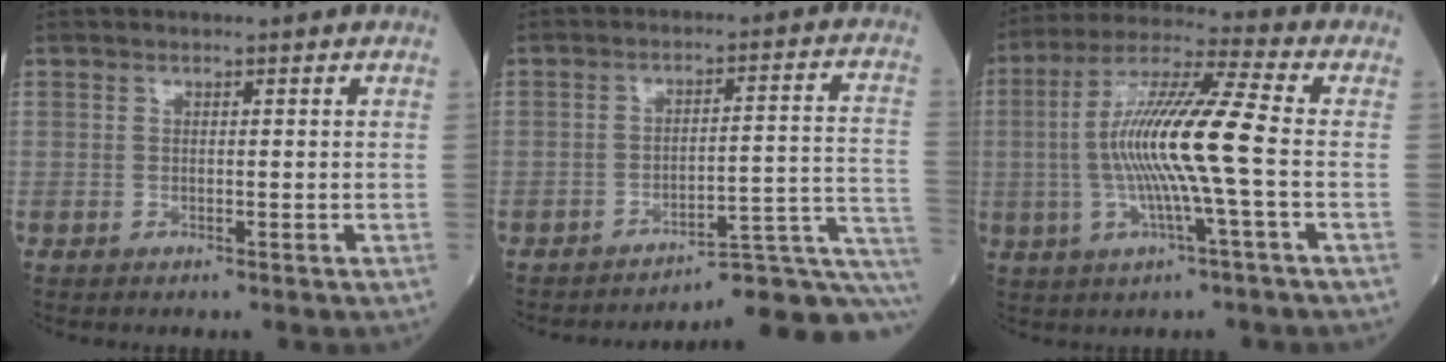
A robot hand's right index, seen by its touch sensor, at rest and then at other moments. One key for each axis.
{"total": 13.5, "fx": -12.2, "fy": -0.8, "fz": 5.5, "tx": -0.016, "ty": 0.038, "tz": -0.157}
{"total": 13.6, "fx": -1.2, "fy": -0.2, "fz": 13.5, "tx": -0.263, "ty": 0.009, "tz": -0.032}